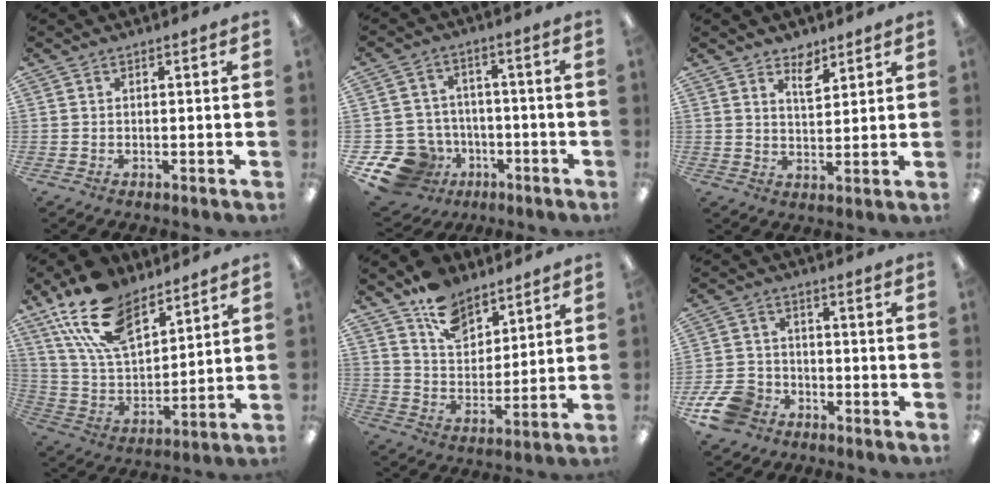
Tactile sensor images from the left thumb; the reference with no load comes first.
{"total": 12.8, "force": [-6.3, 10.1, 4.7], "torque": [-0.117, 0.044, -0.102]}
{"total": 5.4, "force": [4.1, 2.6, 2.5], "torque": [-0.019, -0.025, 0.067]}
{"total": 18.9, "force": [12.6, 9.5, 10.4], "torque": [-0.217, -0.052, 0.232]}
{"total": 11.9, "force": [8.9, 6.7, 4.2], "torque": [-0.068, -0.054, 0.167]}
{"total": 9.8, "force": [-5.8, 6.7, 4.2], "torque": [-0.097, 0.037, -0.107]}